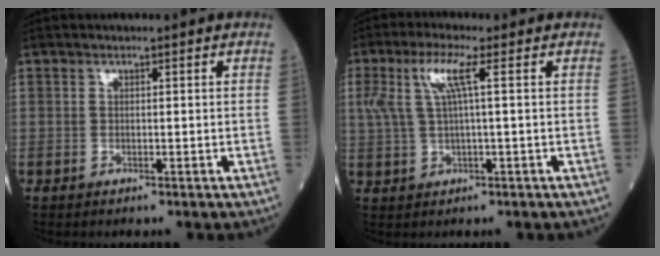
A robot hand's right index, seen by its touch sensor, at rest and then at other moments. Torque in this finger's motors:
{"motor_torque": [1.18, 0.51, 0.57, 0.16]}